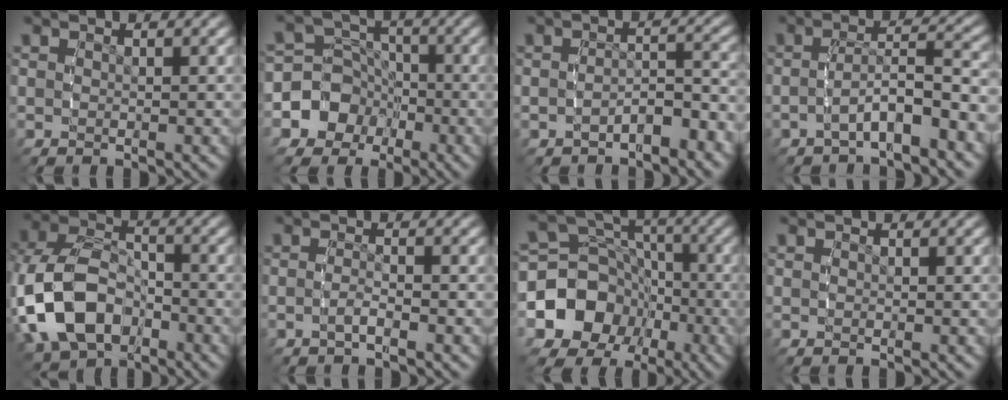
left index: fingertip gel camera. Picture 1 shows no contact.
{"total": 9.6, "force": [-2.6, 8.7, 2.9], "torque": [-0.074, -0.030, -0.049]}
{"total": 3.1, "force": [-2.5, 1.2, 1.2], "torque": [-0.021, -0.001, -0.040]}
{"total": 4.6, "force": [-3.7, 1.0, 2.5], "torque": [-0.045, -0.005, -0.051]}
{"total": 10.0, "force": [-1.9, 7.9, 5.9], "torque": [-0.145, -0.036, -0.021]}
{"total": 1.2, "force": [-1.0, 0.0, 0.8], "torque": [-0.020, 0.000, -0.021]}
{"total": 18.1, "force": [-3.6, 16.2, 7.1], "torque": [-0.160, -0.074, -0.053]}
{"total": 0.0}